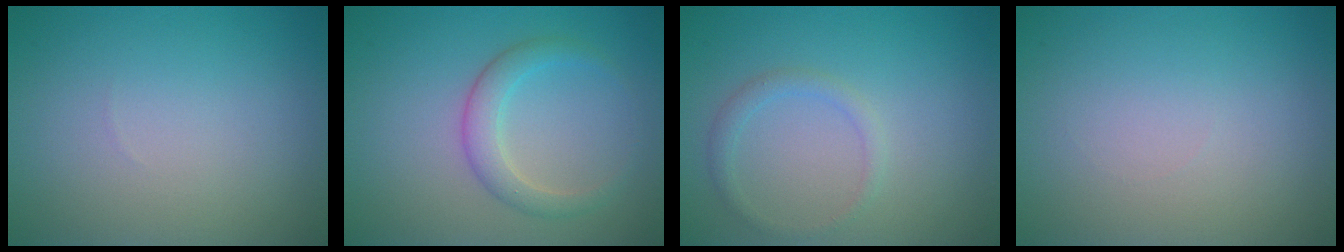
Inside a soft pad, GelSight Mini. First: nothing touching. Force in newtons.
{"total": 2.6, "press": 2.6, "slide": 0.1}
{"total": 1.4, "press": 1.4, "slide": 0.0}
{"total": 0.0}